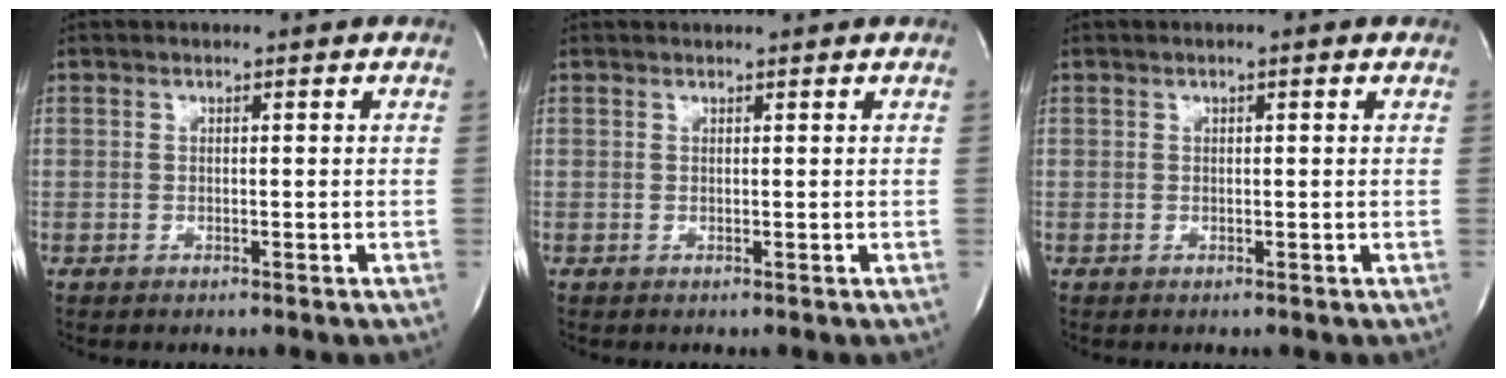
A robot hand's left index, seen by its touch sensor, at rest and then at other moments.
{"total": 1.7, "force": [1.7, 0.0, 0.3], "torque": [-0.004, 0.019, 0.026]}
{"total": 0.9, "force": [0.4, 0.1, 0.8], "torque": [-0.015, 0.006, 0.005]}